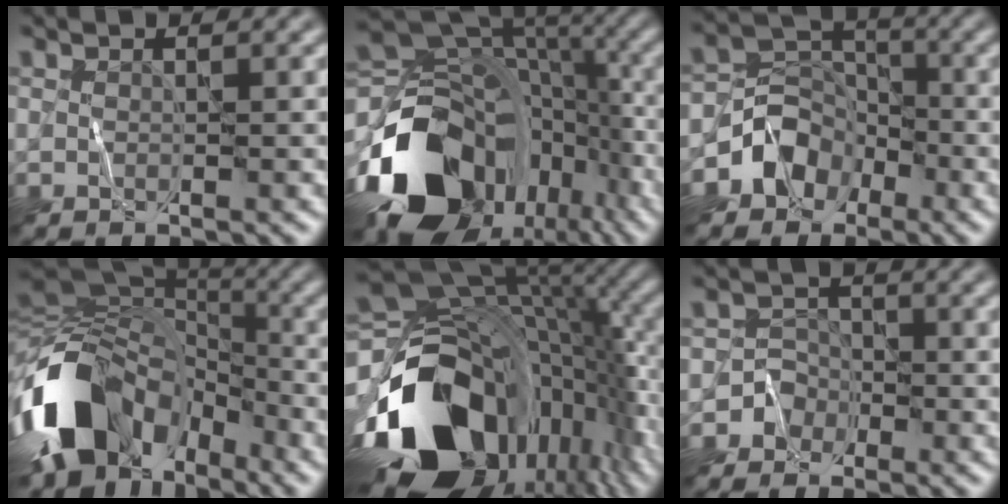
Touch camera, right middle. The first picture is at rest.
{"total": 17.2, "force": [-7.6, 11.5, 10.3], "torque": [-0.204, -0.030, -0.110]}
{"total": 5.6, "force": [-3.0, 4.4, 1.8], "torque": [-0.013, 0.004, -0.061]}
{"total": 16.4, "force": [-6.1, 11.1, 10.4], "torque": [-0.236, -0.015, -0.113]}
{"total": 18.1, "force": [-6.5, 11.6, 12.3], "torque": [-0.245, -0.048, -0.103]}
{"total": 3.0, "force": [-1.6, 2.5, -0.2], "torque": [0.044, 0.011, -0.041]}